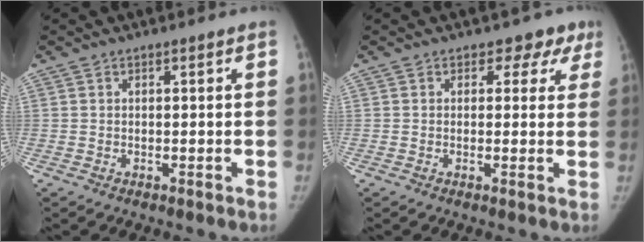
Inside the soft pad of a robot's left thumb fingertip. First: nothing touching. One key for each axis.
{"total": 4.2, "fx": 2.7, "fy": 3.2, "fz": 0.7, "tx": 0.027, "ty": -0.011, "tz": 0.015}